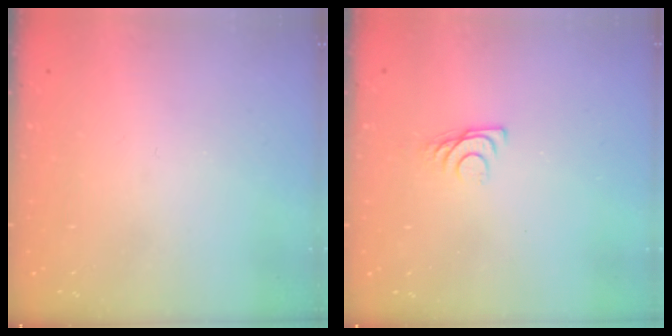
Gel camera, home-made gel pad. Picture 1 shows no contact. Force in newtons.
{"total": 6.8, "press": 6.8, "slide": 0.6}